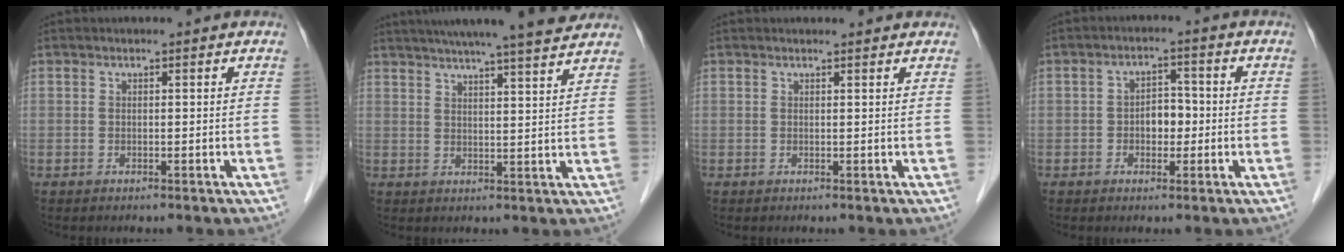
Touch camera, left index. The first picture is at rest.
{"total": 15.7, "force": [13.8, 0.1, 7.4], "torque": [-0.122, 0.015, 0.182]}
{"total": 2.6, "force": [2.5, 0.5, 0.5], "torque": [-0.013, 0.009, 0.024]}
{"total": 3.7, "force": [-0.7, 2.4, 2.8], "torque": [-0.045, 0.013, -0.012]}